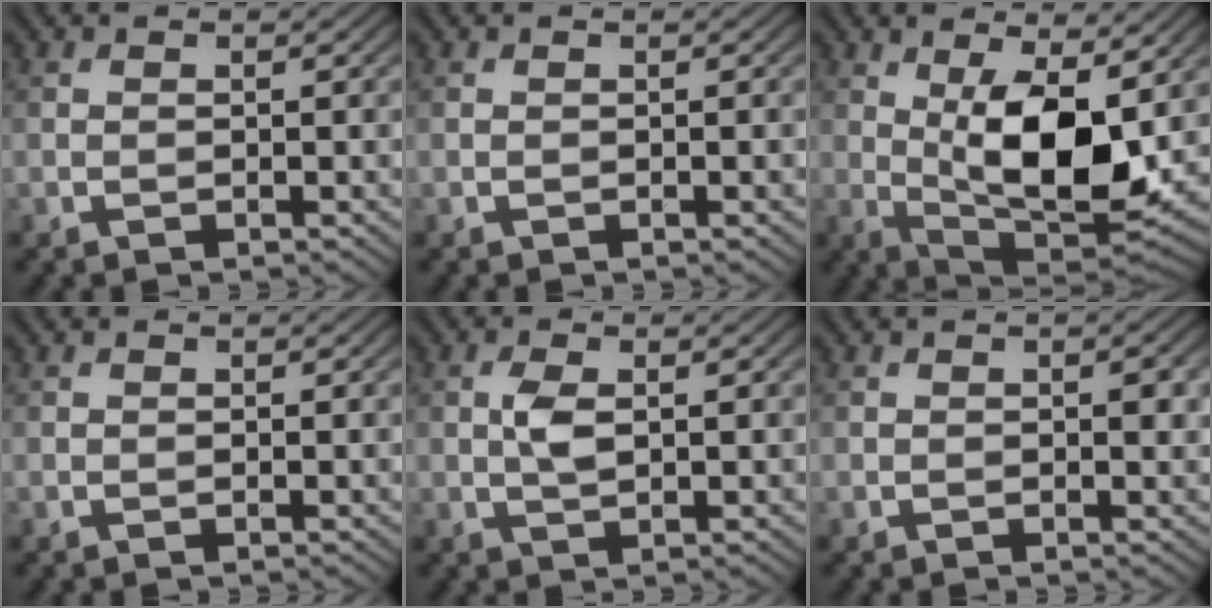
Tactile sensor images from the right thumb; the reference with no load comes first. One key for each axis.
{"total": 0.0}
{"total": 12.7, "fx": 1.8, "fy": 5.6, "fz": 11.2, "tx": -0.195, "ty": -0.016, "tz": 0.035}
{"total": 0.0}
{"total": 2.5, "fx": 0.4, "fy": 1.2, "fz": 2.2, "tx": -0.051, "ty": 0.003, "tz": 0.006}
{"total": 1.4, "fx": 0.1, "fy": 0.6, "fz": 1.2, "tx": -0.013, "ty": -0.002, "tz": 0.000}